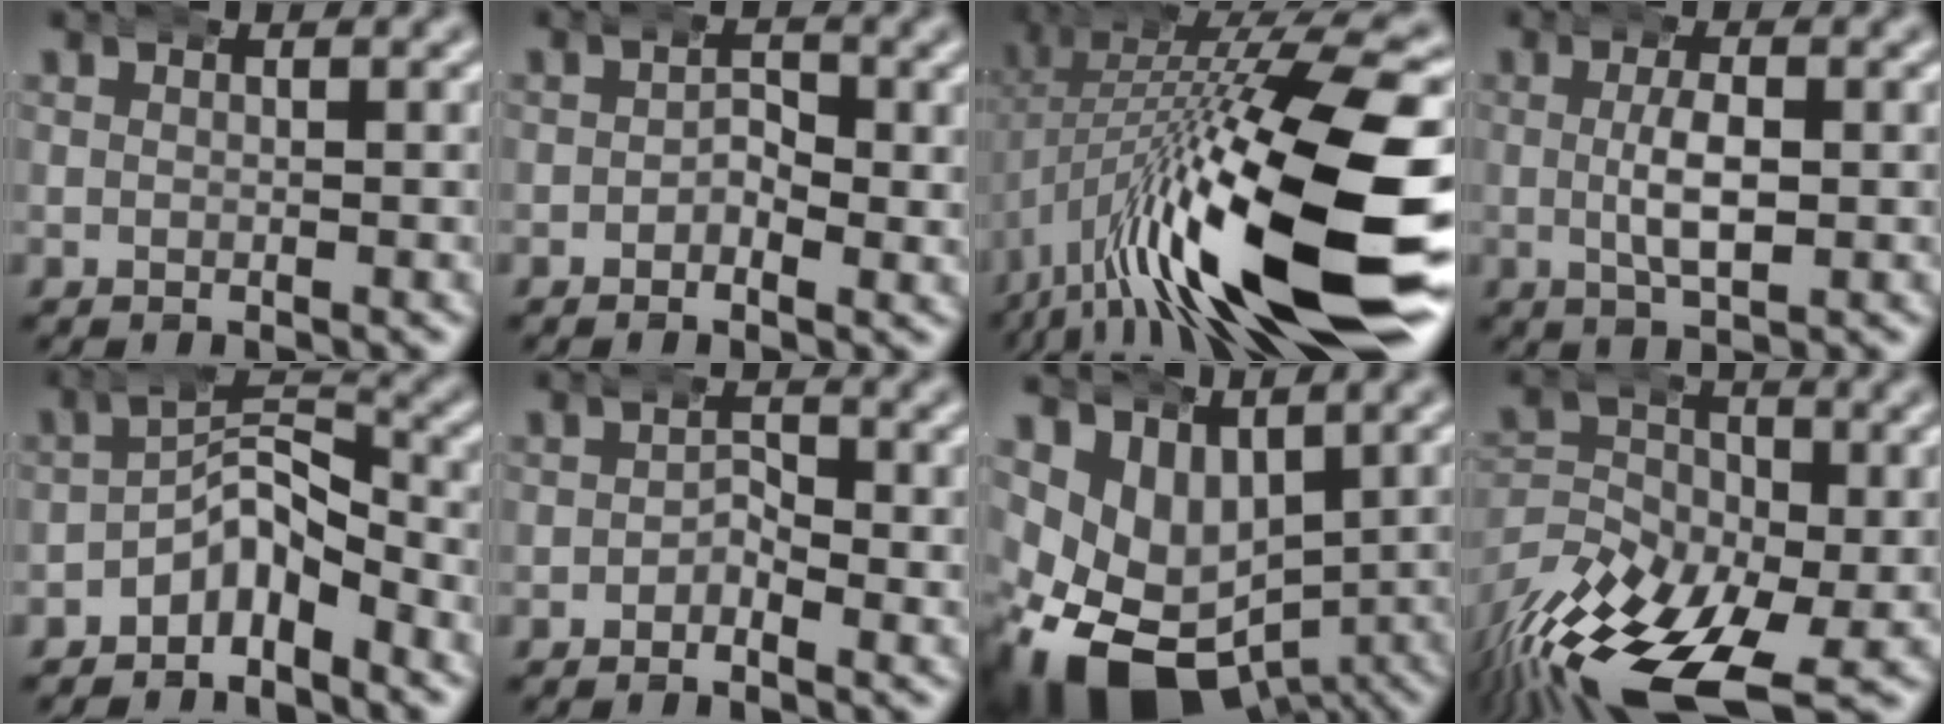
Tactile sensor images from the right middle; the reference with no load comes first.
{"total": 1.5, "force": [0.0, 1.2, 0.9], "torque": [-0.005, 0.000, -0.006]}
{"total": 15.8, "force": [-1.8, 6.0, 14.6], "torque": [-0.228, -0.002, -0.009]}
{"total": 3.2, "force": [0.8, 0.9, 3.0], "torque": [-0.046, 0.006, 0.012]}
{"total": 5.1, "force": [-2.0, 3.0, 3.7], "torque": [-0.031, 0.005, -0.042]}
{"total": 1.3, "force": [-0.3, 1.1, 0.7], "torque": [-0.001, -0.001, -0.011]}
{"total": 12.7, "force": [-3.0, 9.6, 7.7], "torque": [-0.163, -0.064, -0.023]}
{"total": 9.7, "force": [-4.5, 5.3, 6.8], "torque": [-0.116, -0.038, -0.060]}